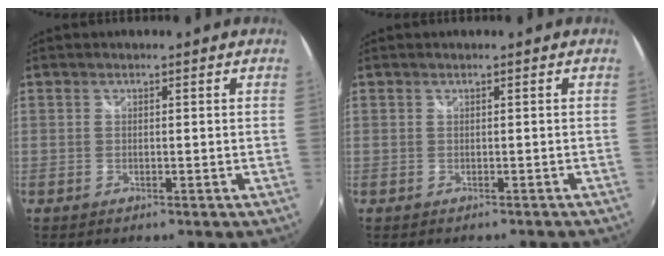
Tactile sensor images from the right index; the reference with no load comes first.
{"total": 1.1, "force": [-1.0, 0.3, 0.4], "torque": [-0.010, -0.005, -0.011]}